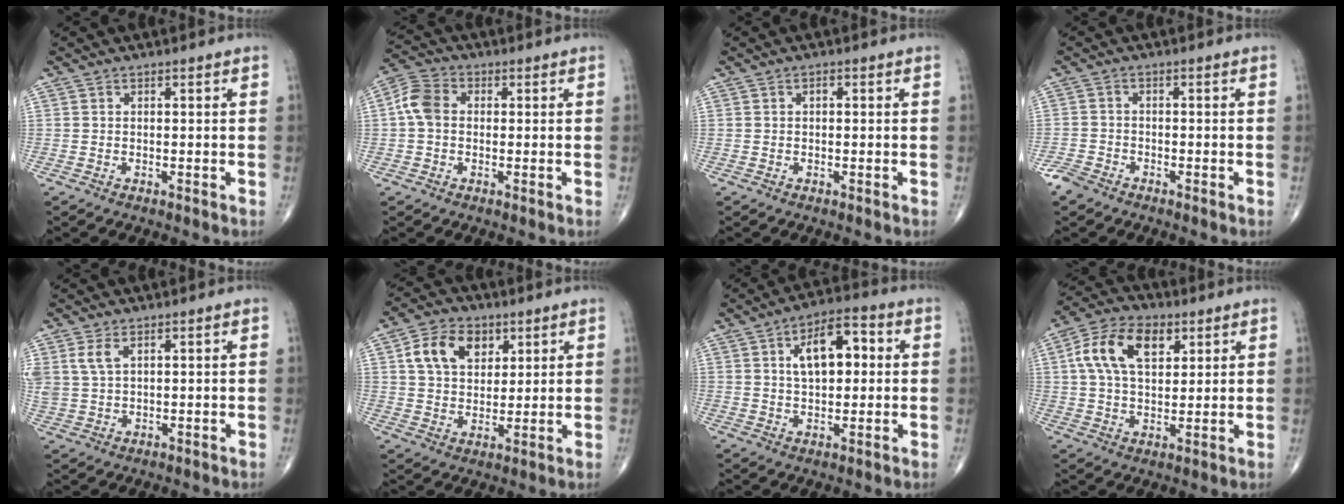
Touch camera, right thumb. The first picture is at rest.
{"total": 6.0, "force": [0.2, 4.5, 4.0], "torque": [-0.078, 0.018, -0.004]}
{"total": 0.8, "force": [0.2, 0.4, 0.6], "torque": [-0.005, 0.003, 0.001]}
{"total": 3.1, "force": [-2.4, 1.6, 1.0], "torque": [-0.024, 0.004, -0.050]}
{"total": 4.3, "force": [2.2, 2.3, 3.0], "torque": [-0.067, -0.003, 0.054]}
{"total": 10.4, "force": [4.2, 7.2, 6.2], "torque": [-0.084, -0.010, 0.076]}
{"total": 10.7, "force": [2.3, 5.5, 8.8], "torque": [-0.116, 0.014, 0.031]}
{"total": 12.9, "force": [4.4, 7.6, 9.4], "torque": [-0.163, 0.004, 0.078]}